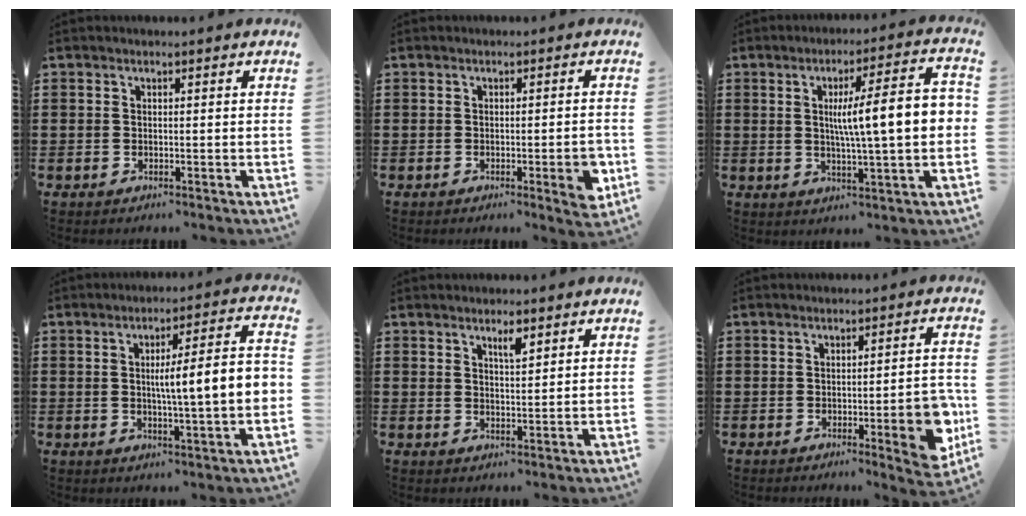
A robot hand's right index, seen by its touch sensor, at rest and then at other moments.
{"total": 3.9, "force": [-1.2, 0.6, 3.7], "torque": [-0.056, -0.007, -0.016]}
{"total": 11.2, "force": [1.2, 1.5, 11.0], "torque": [-0.190, 0.003, 0.014]}
{"total": 8.5, "force": [-0.1, 0.7, 8.4], "torque": [-0.144, -0.004, -0.010]}
{"total": 2.6, "force": [1.8, 0.6, 1.7], "torque": [-0.029, 0.000, 0.028]}
{"total": 7.0, "force": [-2.1, 1.5, 6.5], "torque": [-0.084, -0.010, -0.030]}